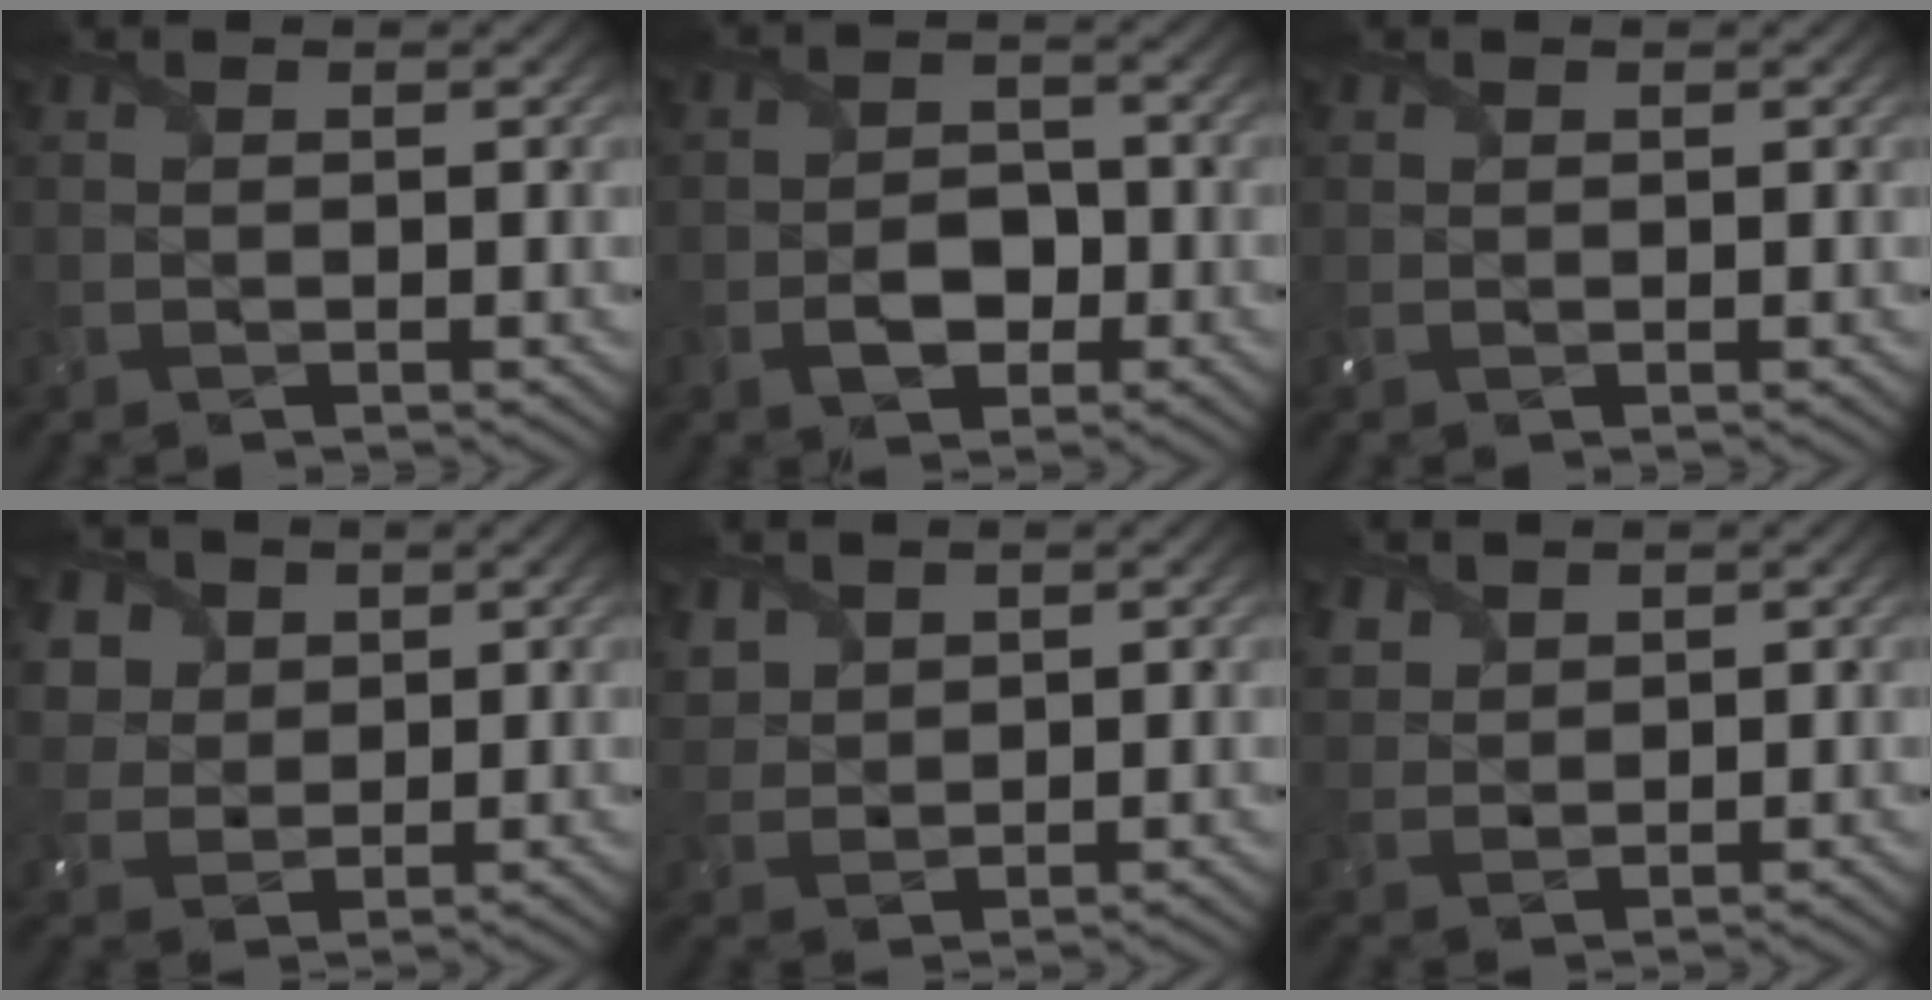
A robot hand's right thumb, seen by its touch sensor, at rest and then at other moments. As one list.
[{"total": 4.1, "force": [-1.7, 2.8, 2.5], "torque": [-0.042, -0.002, -0.035]}, {"total": 0.6, "force": [0.4, 0.5, 0.1], "torque": [-0.005, 0.000, 0.008]}, {"total": 6.4, "force": [3.4, 4.9, 2.2], "torque": [-0.105, -0.005, 0.064]}, {"total": 3.9, "force": [2.6, 2.5, 1.4], "torque": [-0.051, 0.000, 0.058]}, {"total": 2.9, "force": [2.2, 1.7, 0.9], "torque": [-0.030, 0.002, 0.051]}]